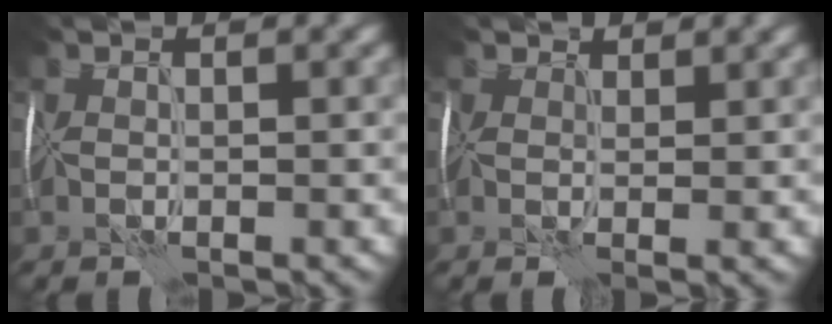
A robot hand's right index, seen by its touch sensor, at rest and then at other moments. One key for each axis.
{"total": 2.9, "fx": 1.7, "fy": 1.5, "fz": 1.8, "tx": -0.036, "ty": 0.009, "tz": 0.015}